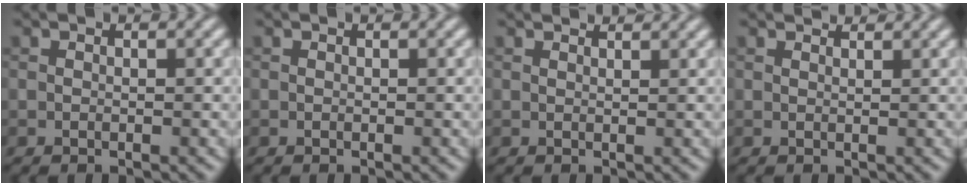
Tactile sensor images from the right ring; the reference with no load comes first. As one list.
[{"total": 0.0}, {"total": 2.2, "force": [2.0, 0.4, 0.7], "torque": [-0.007, 0.002, 0.014]}, {"total": 1.6, "force": [1.5, 0.1, 0.4], "torque": [-0.012, -0.001, 0.016]}]